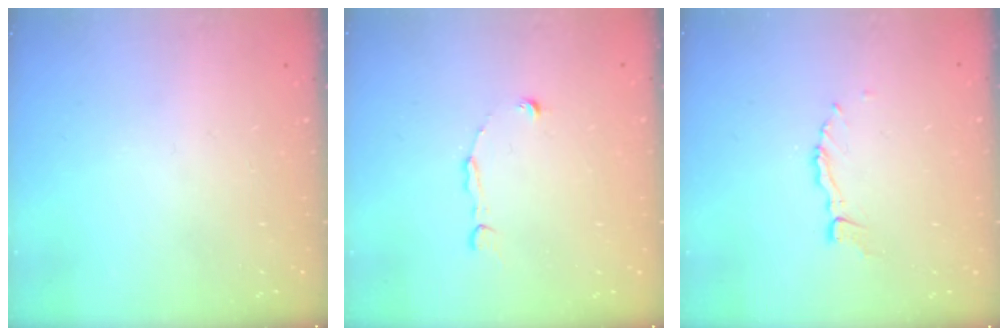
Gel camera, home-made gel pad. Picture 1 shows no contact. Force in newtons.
{"total": 1.9, "press": 1.9, "slide": 0.2}
{"total": 4.7, "press": 4.7, "slide": 0.2}